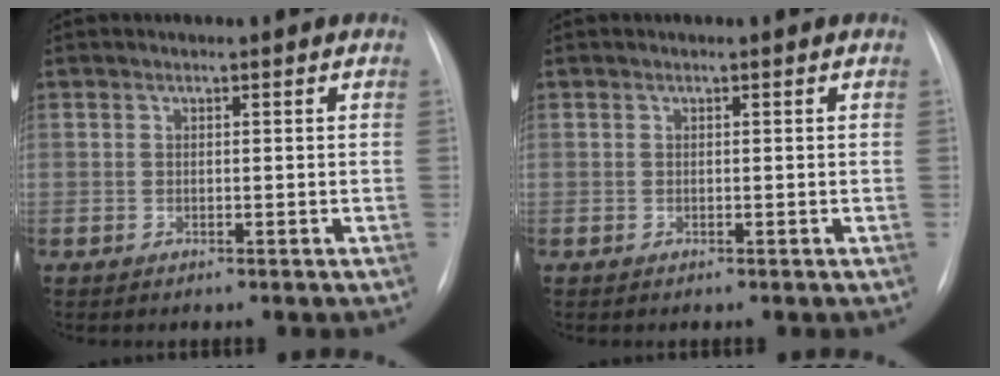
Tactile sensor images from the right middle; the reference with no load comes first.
{"total": 0.0}